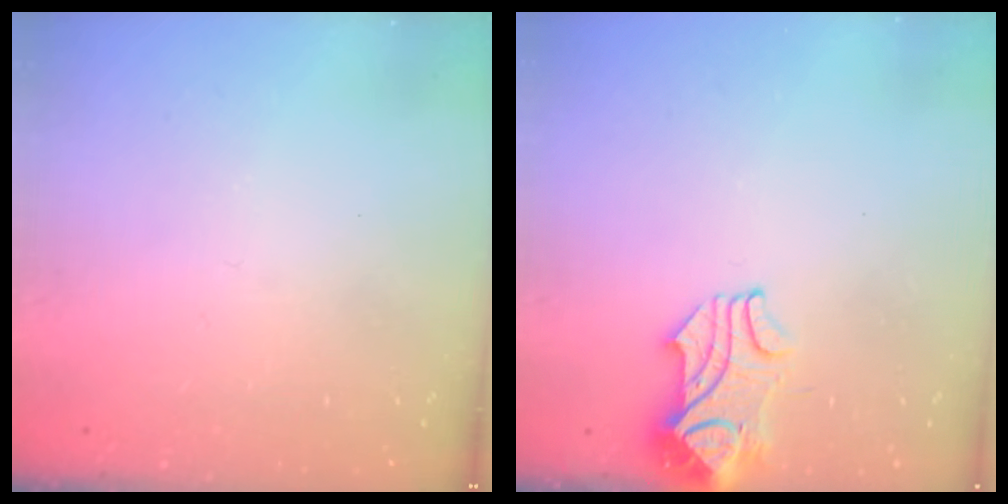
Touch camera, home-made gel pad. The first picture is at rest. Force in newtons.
{"total": 2.2, "press": 2.1, "slide": 0.5}